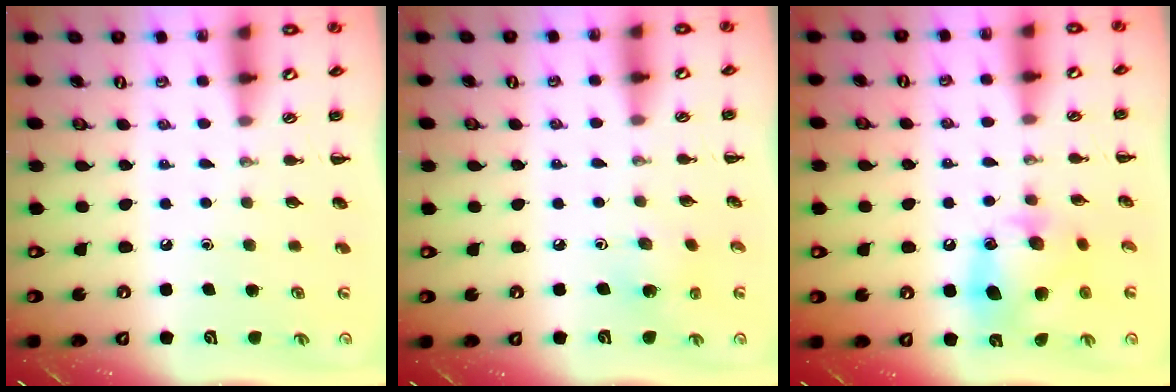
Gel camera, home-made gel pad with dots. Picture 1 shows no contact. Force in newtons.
{"total": 3.6, "press": 3.5, "slide": 0.7}
{"total": 13.1, "press": 13.0, "slide": 1.7}